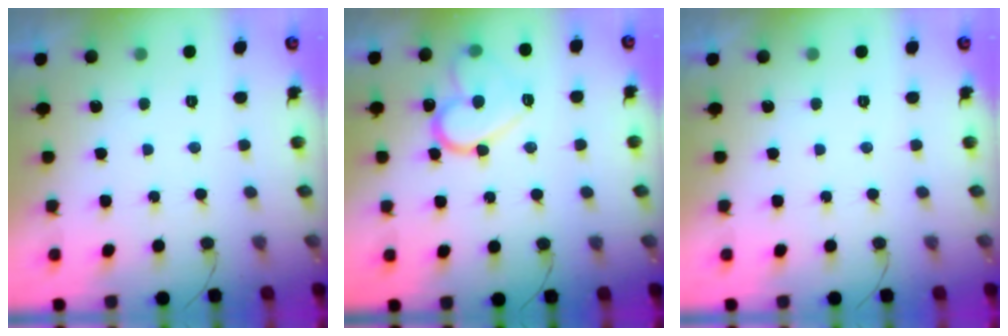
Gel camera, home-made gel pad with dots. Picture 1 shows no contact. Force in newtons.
{"total": 14.4, "press": 14.3, "slide": 1.4}
{"total": 0.0}